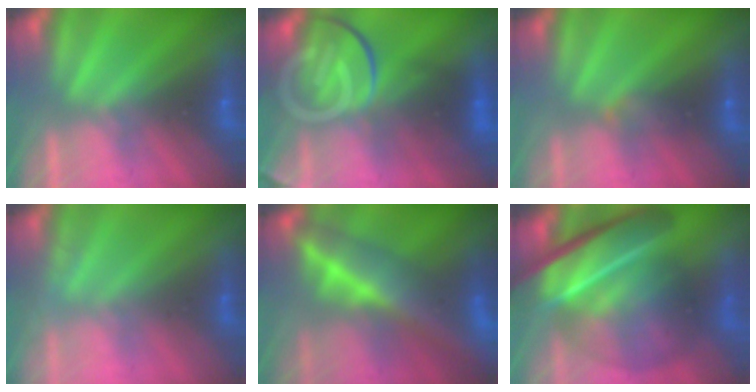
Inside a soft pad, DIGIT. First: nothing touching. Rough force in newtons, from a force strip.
{"total": 8.1}
{"total": 2.2}
{"total": 2.7}
{"total": 9.1}
{"total": 5.8}